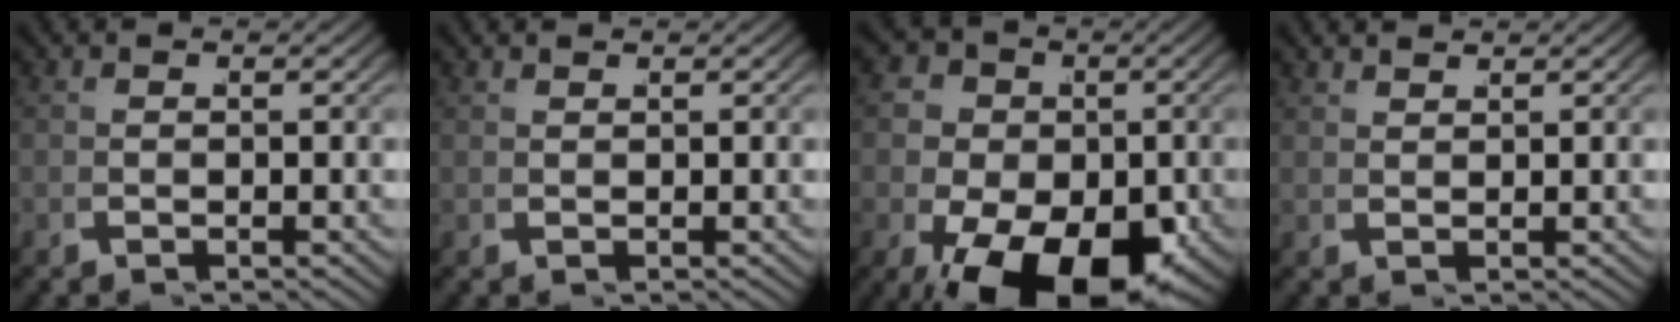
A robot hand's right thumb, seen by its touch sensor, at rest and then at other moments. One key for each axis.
{"total": 0.9, "fx": 0.8, "fy": -0.3, "fz": -0.1, "tx": 0.002, "ty": 0.003, "tz": 0.018}
{"total": 14.8, "fx": -3.1, "fy": 10.4, "fz": 10.1, "tx": -0.185, "ty": -0.070, "tz": -0.016}
{"total": 2.0, "fx": 1.9, "fy": -0.2, "fz": 0.0, "tx": 0.001, "ty": 0.006, "tz": 0.041}